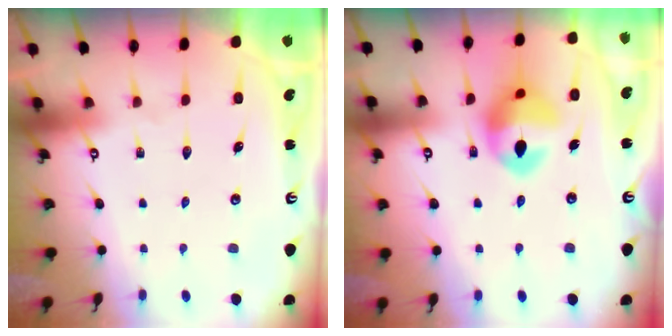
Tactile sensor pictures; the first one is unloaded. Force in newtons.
{"total": 14.1, "press": 14.0, "slide": 1.6}